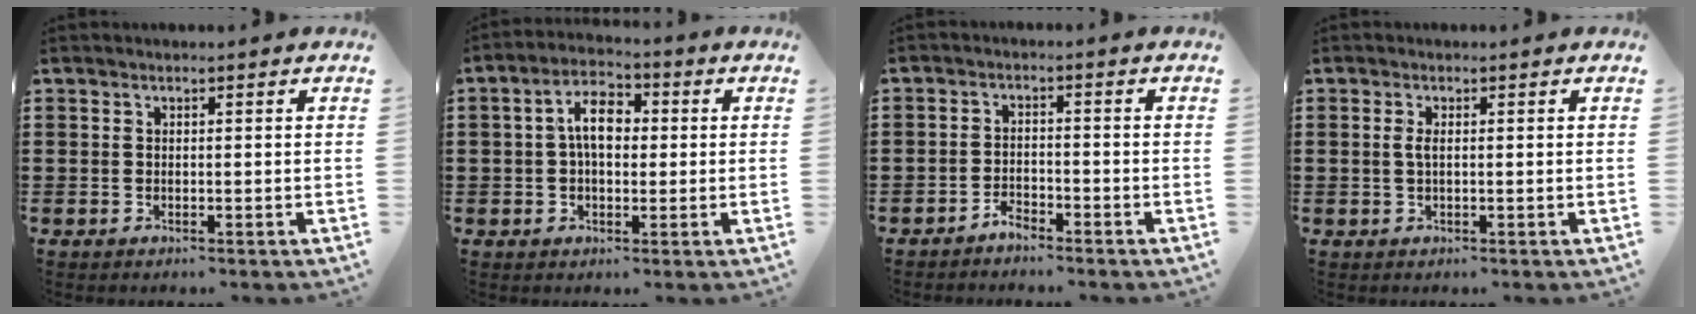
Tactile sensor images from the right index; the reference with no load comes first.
{"total": 6.1, "force": [0.4, 3.4, 5.1], "torque": [-0.093, 0.013, 0.001]}
{"total": 2.2, "force": [-2.2, 0.4, 0.2], "torque": [-0.012, 0.003, -0.044]}
{"total": 1.4, "force": [0.0, 0.4, 1.3], "torque": [-0.033, -0.001, -0.003]}